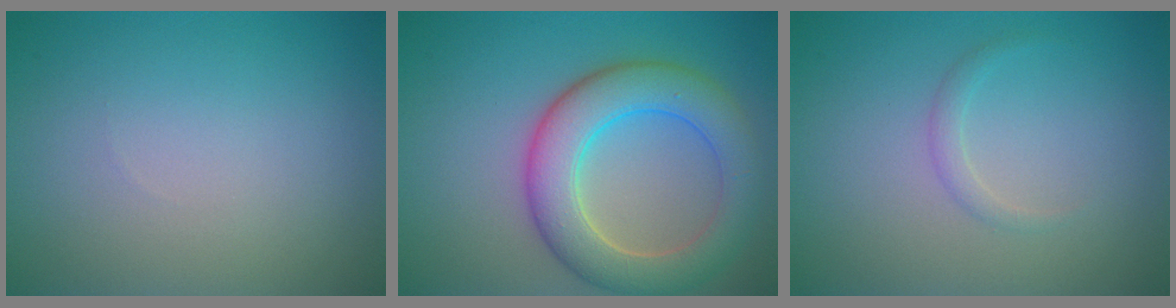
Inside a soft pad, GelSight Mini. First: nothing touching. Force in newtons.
{"total": 7.0, "press": 7.0, "slide": 0.3}
{"total": 1.0, "press": 1.0, "slide": 0.0}